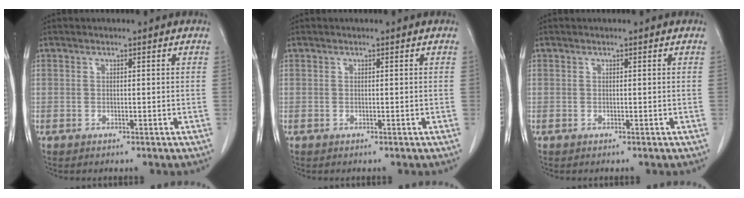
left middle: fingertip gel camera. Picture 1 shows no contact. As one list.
[{"total": 0.0}, {"total": 0.0}]